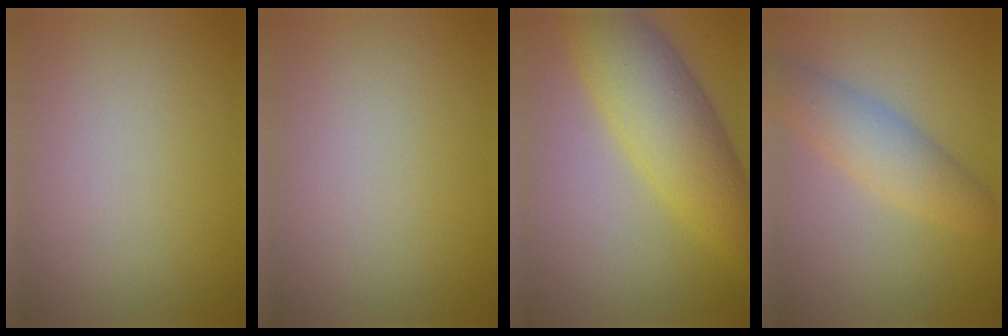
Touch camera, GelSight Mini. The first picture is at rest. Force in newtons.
{"total": 0.0}
{"total": 7.5, "press": 7.5, "slide": 0.2}
{"total": 4.0, "press": 4.0, "slide": 0.1}